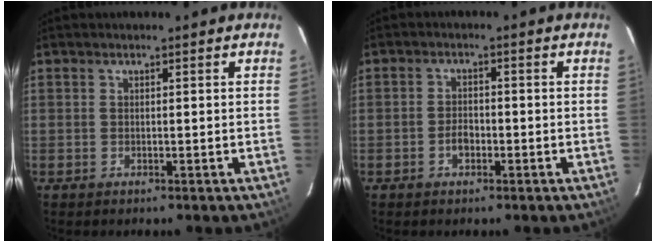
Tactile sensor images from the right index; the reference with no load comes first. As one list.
[{"total": 2.4, "force": [-1.1, 1.5, 1.5], "torque": [-0.030, 0.005, -0.021]}]